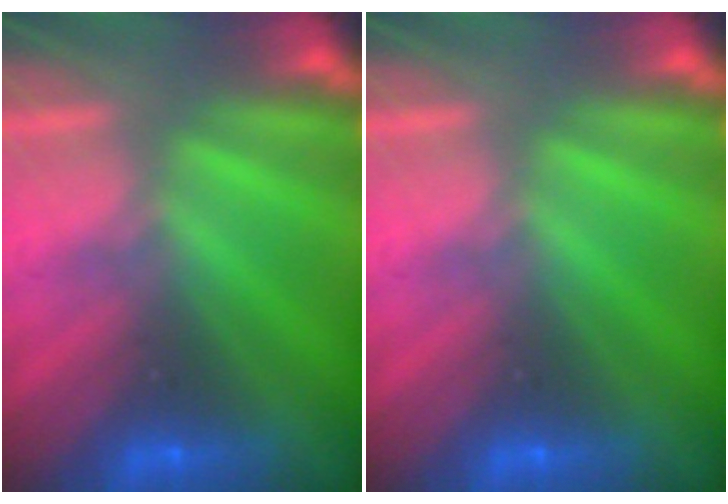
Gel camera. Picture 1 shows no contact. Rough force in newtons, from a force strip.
{"total": 0.0}